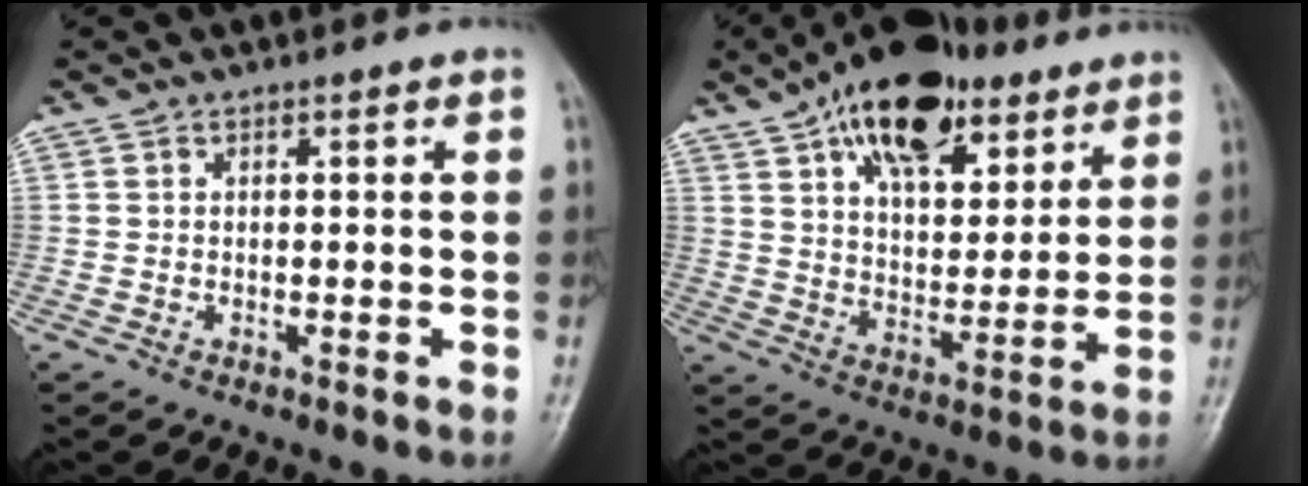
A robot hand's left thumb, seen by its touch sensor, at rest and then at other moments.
{"total": 19.6, "force": [11.6, 9.9, 12.2], "torque": [-0.155, -0.037, 0.189]}